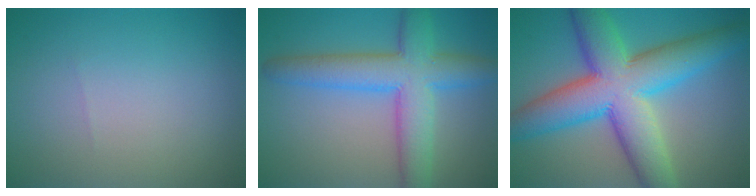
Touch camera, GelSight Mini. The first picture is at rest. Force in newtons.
{"total": 7.6, "press": 7.6, "slide": 0.3}
{"total": 12.0, "press": 12.0, "slide": 0.4}